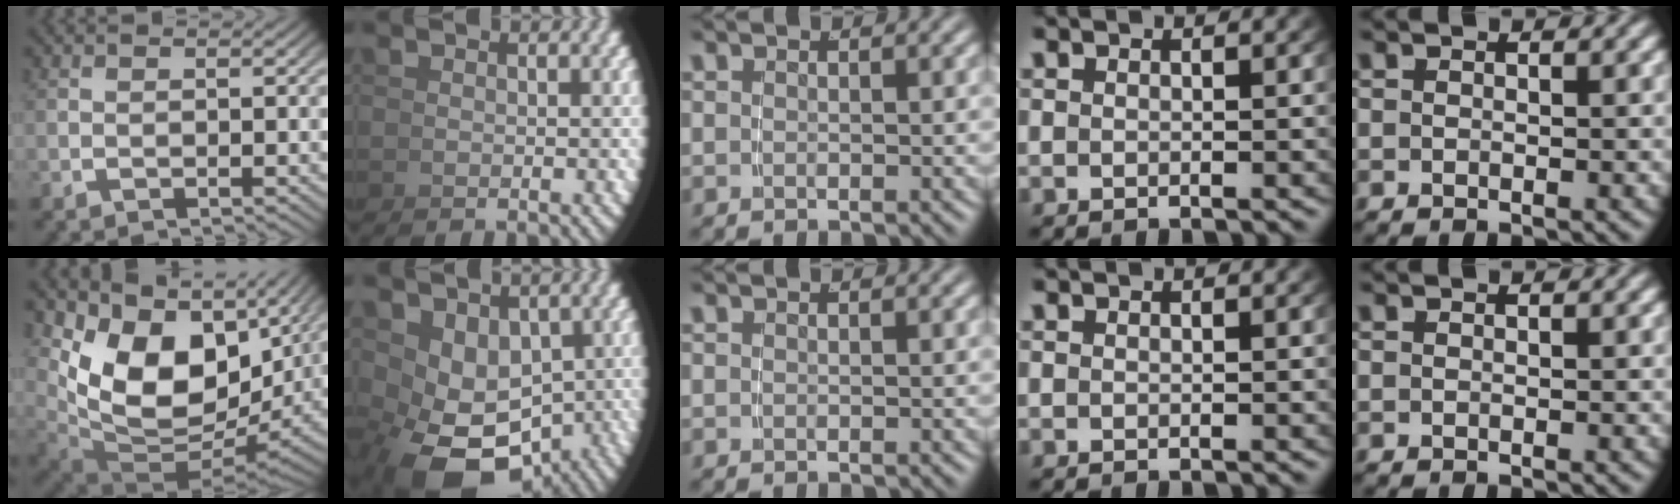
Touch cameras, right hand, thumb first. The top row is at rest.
{"thumb": {"total": 16.3, "force": [2.4, 10.2, 12.5], "torque": [-0.254, -0.037, 0.062]}, "index": {"total": 8.5, "force": [-2.8, 5.8, 5.6], "torque": [-0.129, -0.046, -0.015]}}